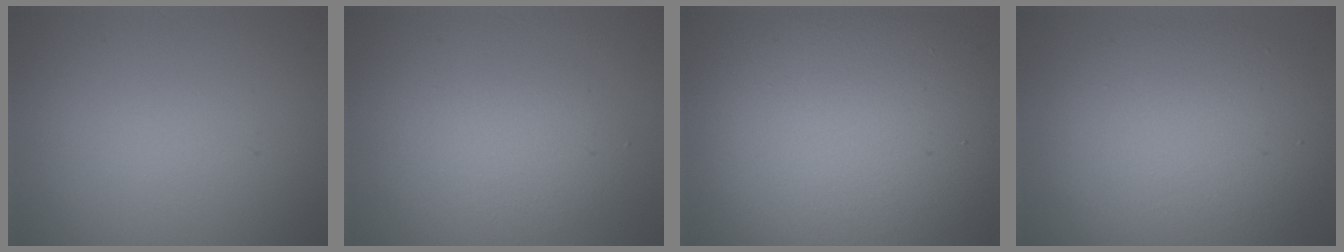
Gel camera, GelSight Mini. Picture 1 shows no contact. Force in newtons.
{"total": 2.4, "press": 2.4, "slide": 0.1}
{"total": 13.9, "press": 13.9, "slide": 1.1}
{"total": 8.3, "press": 8.2, "slide": 1.0}